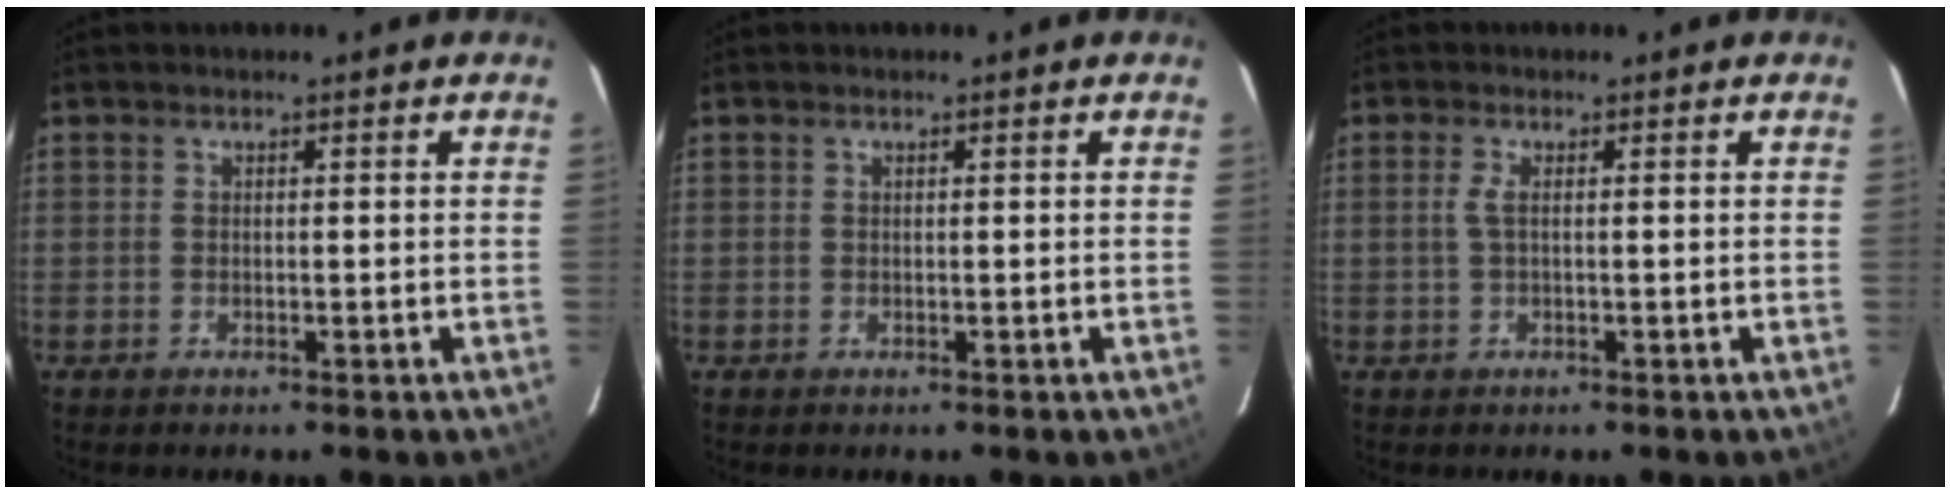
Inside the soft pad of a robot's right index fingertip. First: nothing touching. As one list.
[{"total": 0.6, "force": [0.0, -0.5, -0.4], "torque": [0.004, 0.001, 0.000]}, {"total": 1.7, "force": [0.0, 0.0, 1.7], "torque": [-0.036, 0.001, -0.003]}]